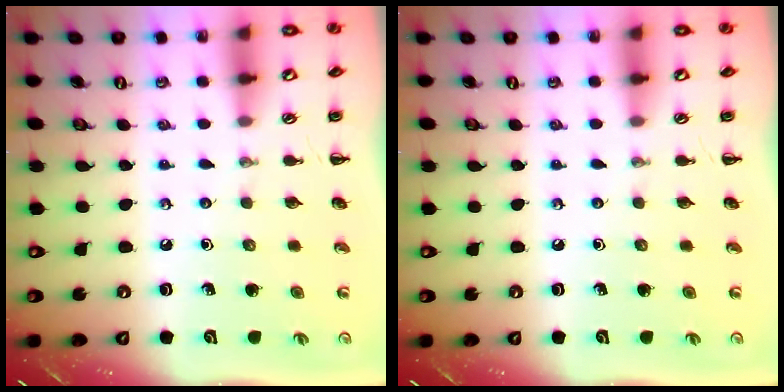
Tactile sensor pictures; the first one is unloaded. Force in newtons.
{"total": 0.0}